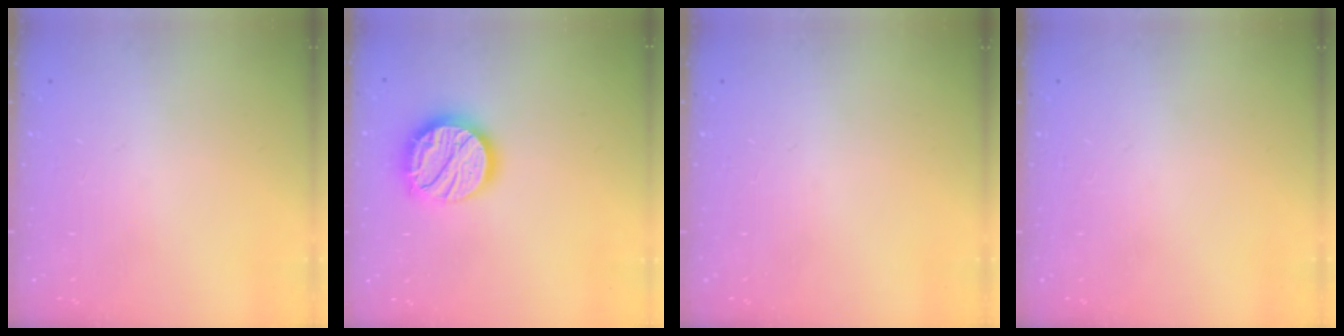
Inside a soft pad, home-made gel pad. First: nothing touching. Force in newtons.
{"total": 17.5, "press": 17.5, "slide": 1.2}
{"total": 0.0}
{"total": 0.0}